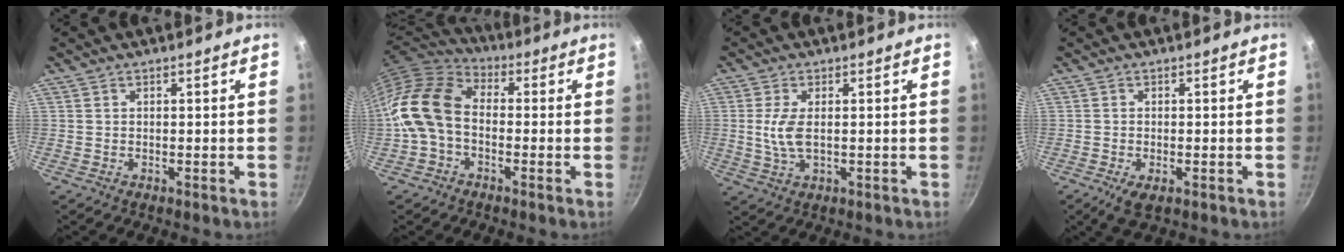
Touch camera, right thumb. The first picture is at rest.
{"total": 13.4, "force": [-2.0, 9.3, 9.4], "torque": [-0.163, 0.040, -0.063]}
{"total": 5.2, "force": [0.3, 2.3, 4.7], "torque": [-0.101, -0.003, 0.006]}
{"total": 3.5, "force": [-1.6, 1.5, 2.8], "torque": [-0.054, -0.006, -0.024]}